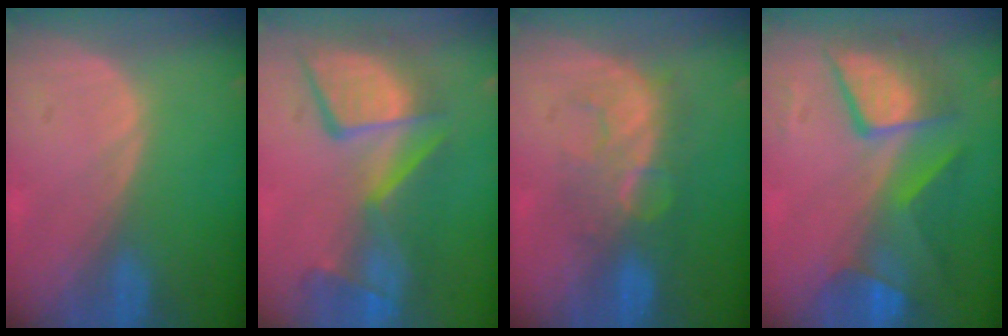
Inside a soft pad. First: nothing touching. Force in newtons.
{"total": 11.5, "press": 10.7, "slide": 4.4}
{"total": 7.9, "press": 7.5, "slide": 2.7}
{"total": 9.2, "press": 9.2, "slide": 0.6}